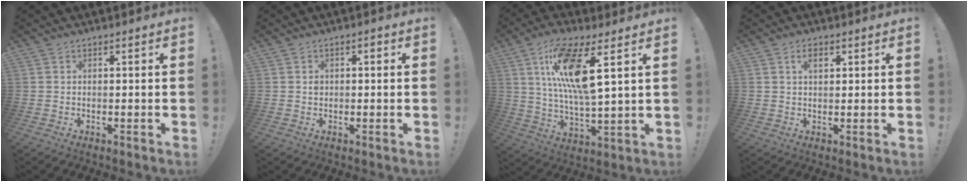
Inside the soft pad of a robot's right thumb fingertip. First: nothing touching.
{"total": 1.4, "force": [-0.2, 1.2, 0.7], "torque": [-0.014, 0.006, -0.006]}
{"total": 15.9, "force": [6.7, 3.9, 13.9], "torque": [-0.260, -0.027, 0.100]}
{"total": 3.0, "force": [1.2, 1.7, 2.1], "torque": [-0.029, 0.000, 0.017]}